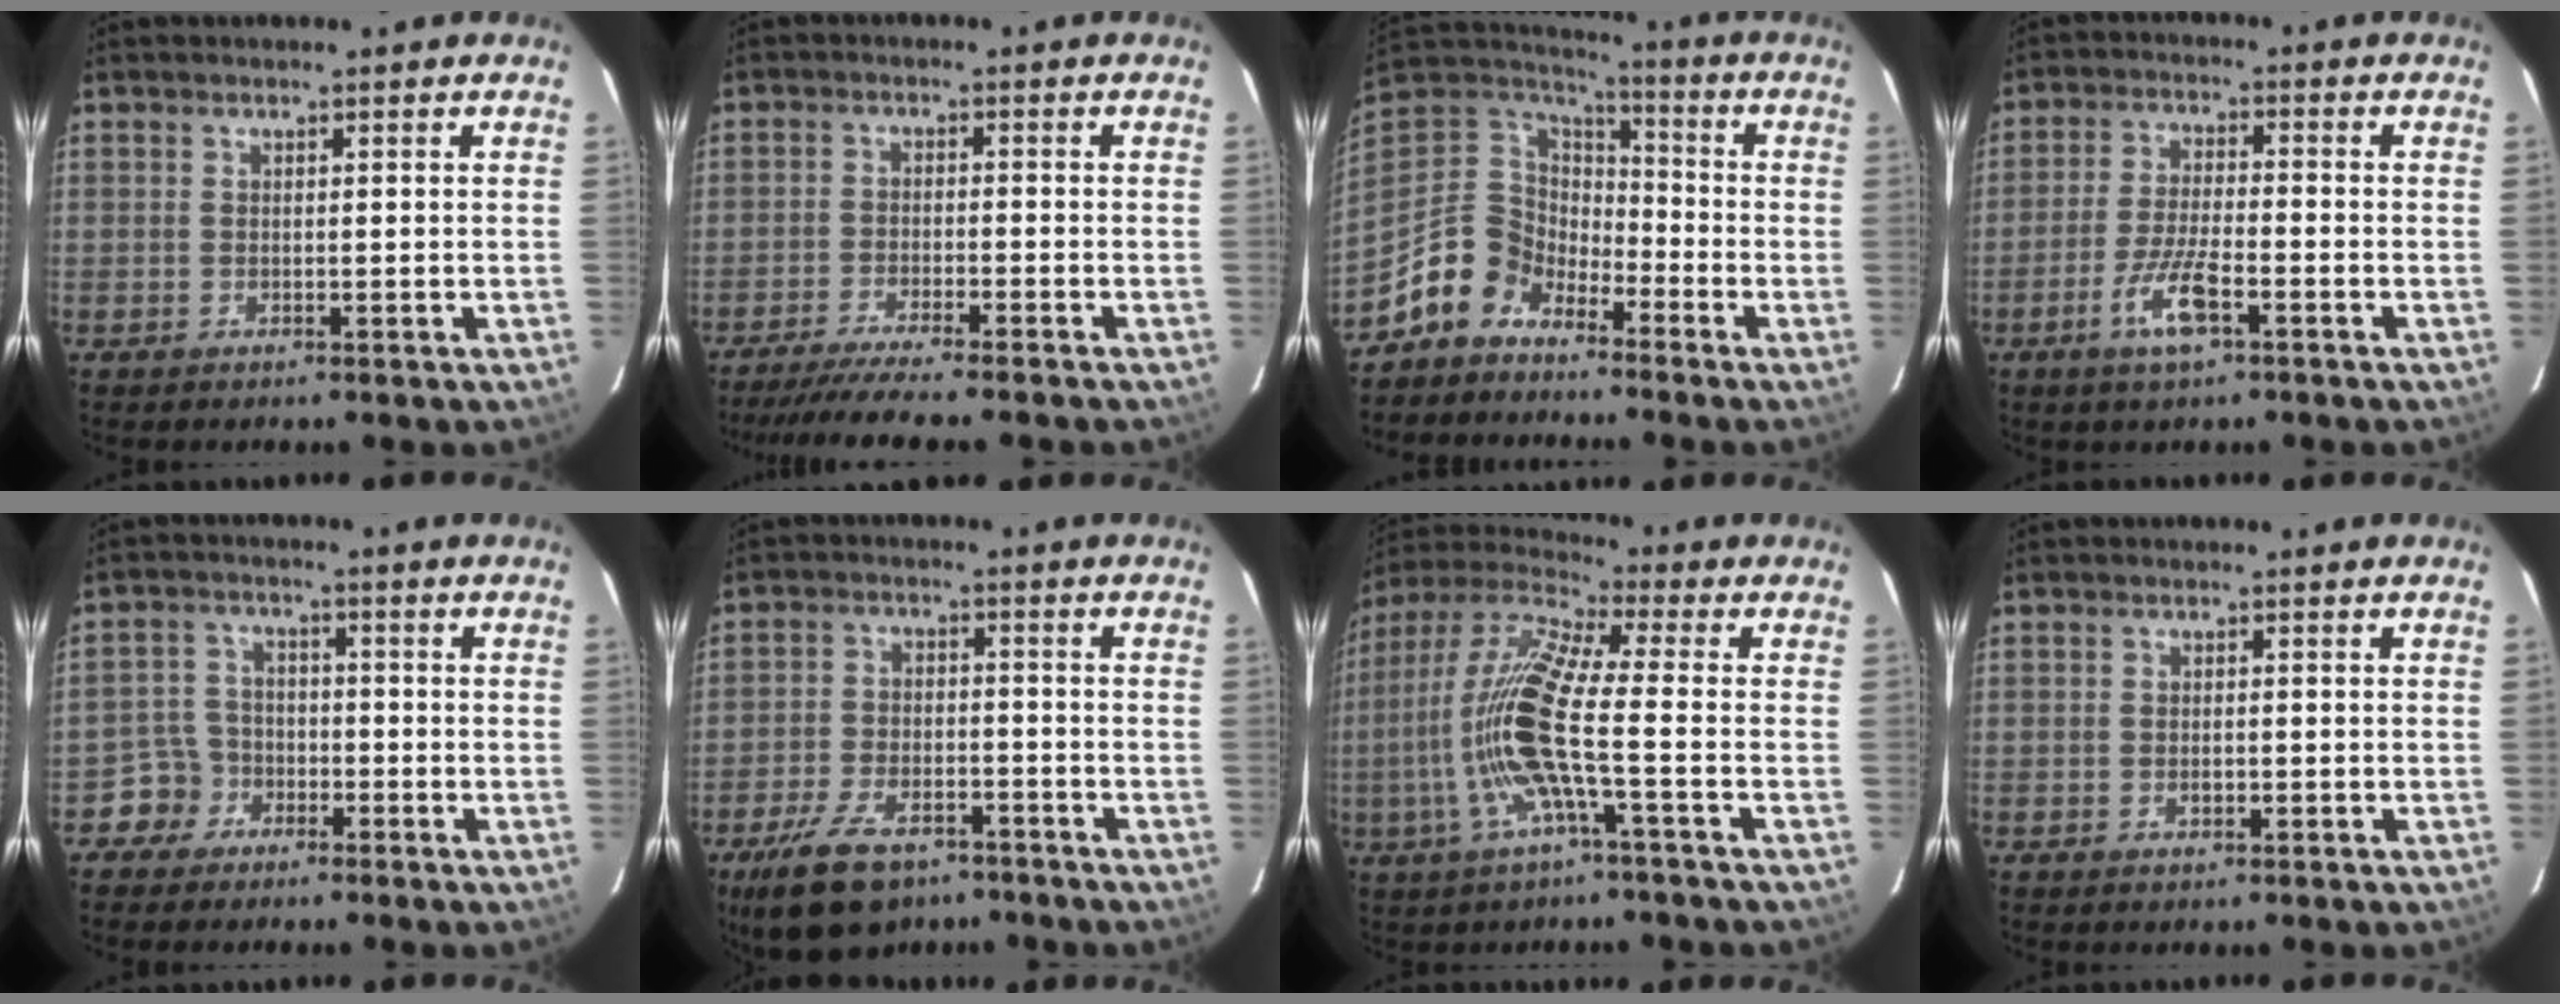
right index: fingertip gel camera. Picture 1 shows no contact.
{"total": 9.6, "force": [-8.5, -0.2, 4.4], "torque": [-0.100, -0.017, -0.140]}
{"total": 11.1, "force": [-7.8, 7.2, 3.3], "torque": [-0.086, 0.031, -0.158]}
{"total": 7.7, "force": [-4.0, 1.7, 6.4], "torque": [-0.135, -0.004, -0.076]}
{"total": 5.0, "force": [-3.1, 4.0, -0.2], "torque": [-0.006, 0.024, -0.062]}
{"total": 12.9, "force": [-8.8, 6.5, 6.9], "torque": [-0.160, -0.007, -0.149]}
{"total": 14.3, "force": [-3.1, 1.0, 14.0], "torque": [-0.280, 0.001, -0.063]}
{"total": 1.2, "force": [-0.4, 0.8, 0.7], "torque": [-0.014, 0.001, -0.005]}